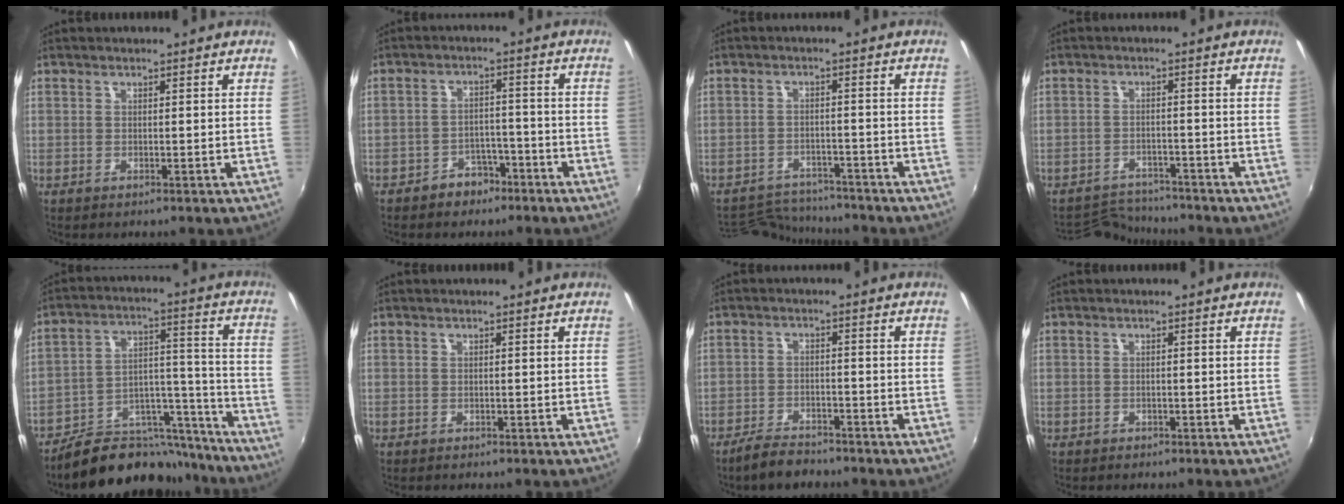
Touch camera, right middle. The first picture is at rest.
{"total": 5.3, "force": [-3.9, 3.3, 1.4], "torque": [-0.033, 0.018, -0.051]}
{"total": 9.4, "force": [-9.1, 2.0, 1.3], "torque": [-0.046, 0.012, -0.141]}
{"total": 7.8, "force": [-7.7, 0.9, 0.1], "torque": [-0.022, 0.010, -0.130]}
{"total": 19.1, "force": [-16.7, 7.2, 5.6], "torque": [-0.081, 0.058, -0.235]}
{"total": 0.0}
{"total": 5.9, "force": [-5.1, 1.9, 2.2], "torque": [-0.066, -0.003, -0.085]}
{"total": 1.0, "force": [-0.8, 0.5, 0.1], "torque": [-0.007, 0.001, -0.010]}